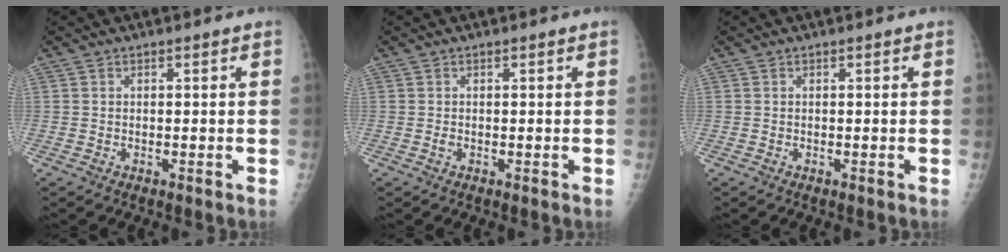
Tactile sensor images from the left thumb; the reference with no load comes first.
{"total": 0.6, "force": [-0.1, 0.3, 0.5], "torque": [-0.008, 0.003, 0.001]}
{"total": 0.0}